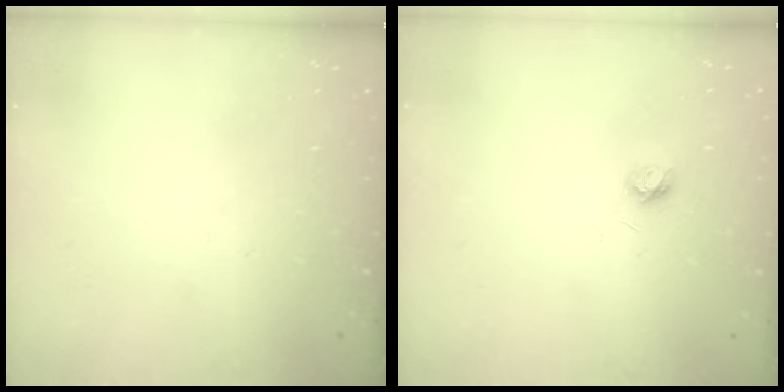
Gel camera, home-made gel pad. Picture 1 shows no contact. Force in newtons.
{"total": 3.9, "press": 3.8, "slide": 0.5}